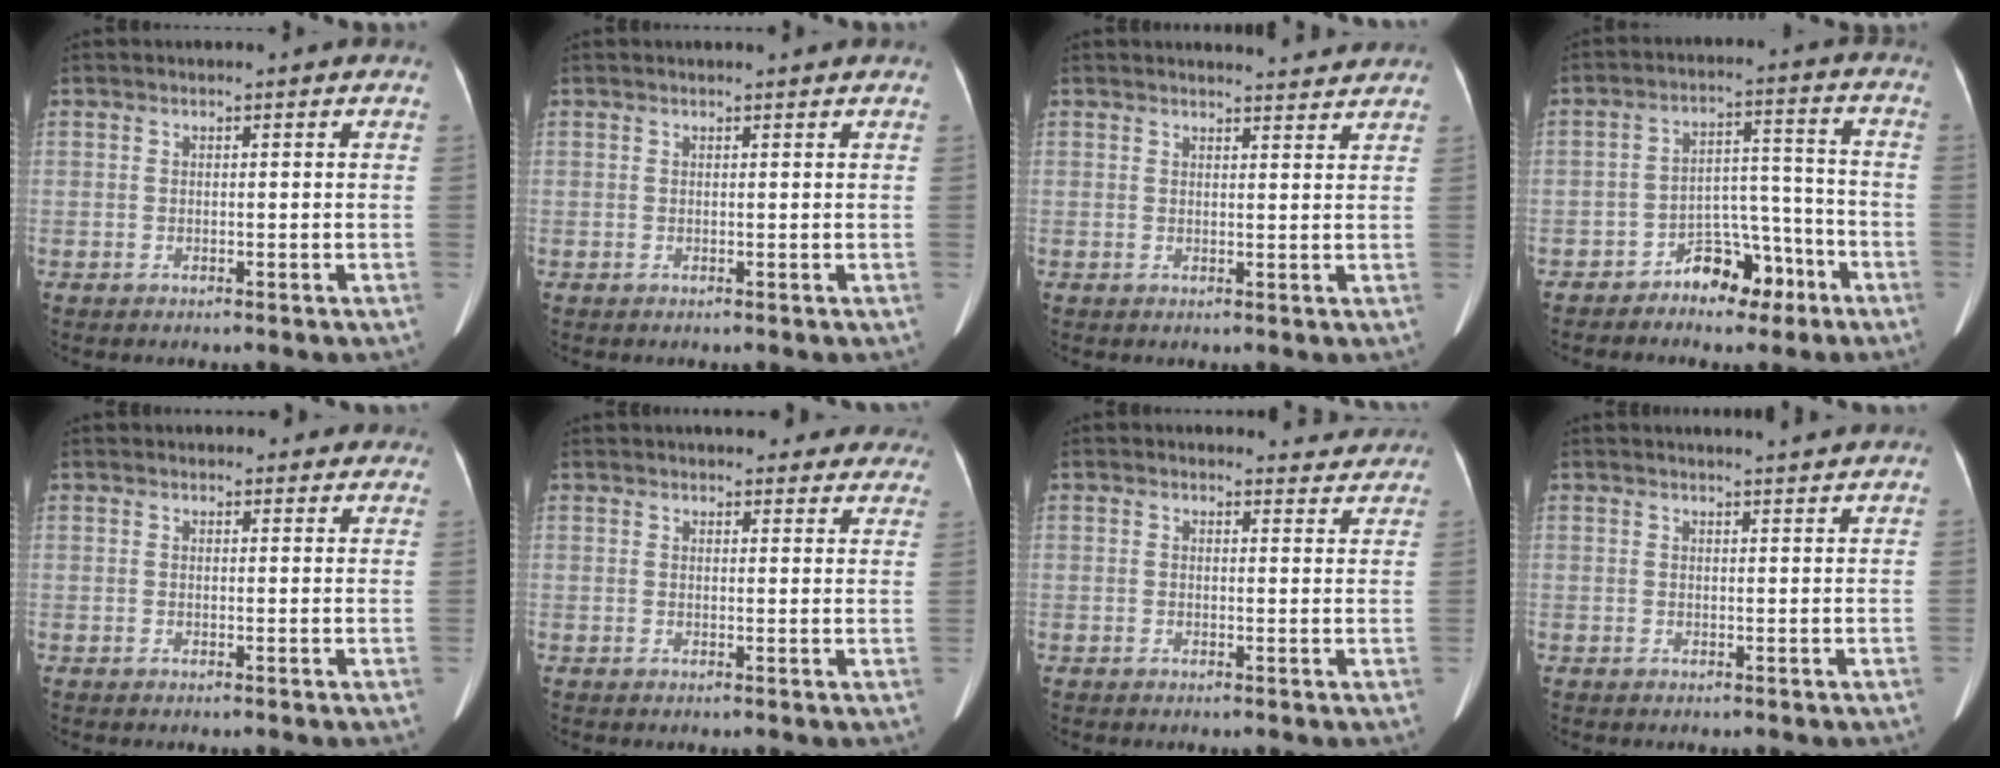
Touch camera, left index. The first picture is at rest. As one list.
[{"total": 1.8, "force": [1.8, 0.1, 0.5], "torque": [-0.009, 0.010, 0.020]}, {"total": 4.3, "force": [4.3, 0.2, 0.5], "torque": [-0.014, 0.001, 0.046]}, {"total": 7.3, "force": [-4.9, 3.9, 3.6], "torque": [-0.057, 0.032, -0.074]}, {"total": 7.6, "force": [6.9, 2.6, 1.8], "torque": [0.003, 0.022, 0.072]}, {"total": 14.8, "force": [13.4, 4.2, 4.7], "torque": [-0.030, 0.015, 0.148]}, {"total": 3.8, "force": [3.6, 1.1, -0.3], "torque": [0.008, -0.007, 0.027]}, {"total": 4.8, "force": [4.6, -0.4, 1.4], "torque": [-0.019, 0.009, 0.051]}]